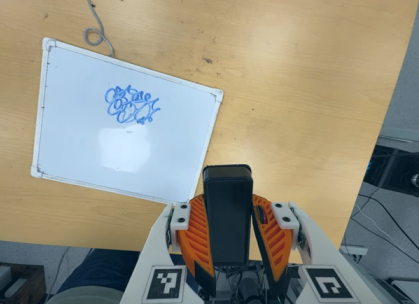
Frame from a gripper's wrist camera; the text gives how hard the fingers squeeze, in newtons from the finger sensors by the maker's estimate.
{"total": 9.8, "left": 8.5, "right": 11.1}